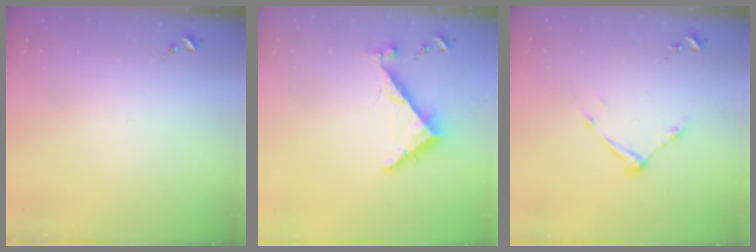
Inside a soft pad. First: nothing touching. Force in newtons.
{"total": 6.9, "press": 6.9, "slide": 0.6}
{"total": 8.4, "press": 8.4, "slide": 0.5}